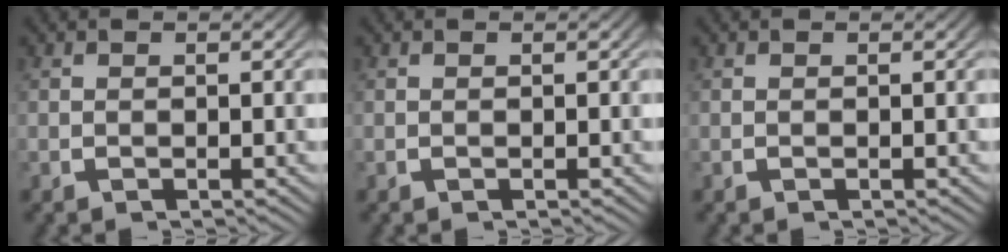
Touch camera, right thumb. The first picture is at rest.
{"total": 0.0}
{"total": 0.0}